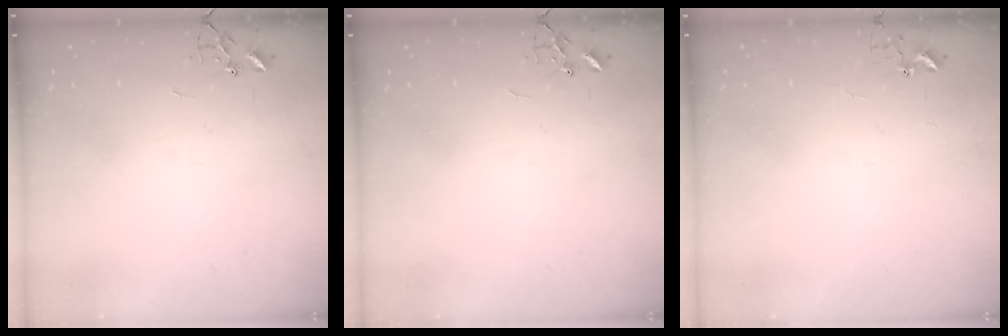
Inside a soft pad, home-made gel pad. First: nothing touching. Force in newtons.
{"total": 0.0}
{"total": 3.8, "press": 3.8, "slide": 0.3}